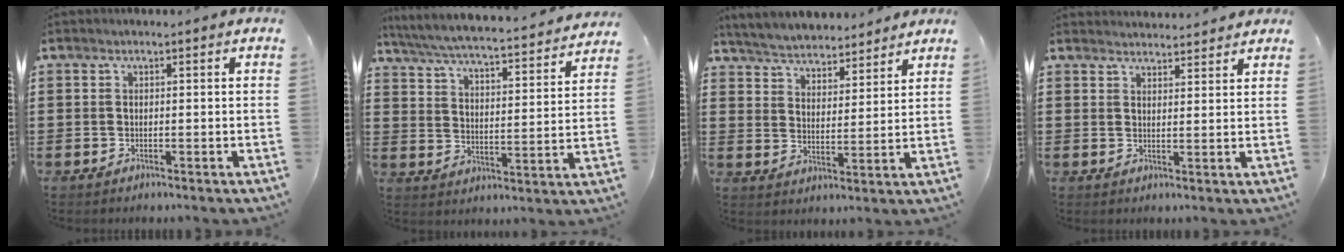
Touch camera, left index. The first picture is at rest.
{"total": 4.5, "force": [4.3, -0.2, 1.4], "torque": [-0.050, -0.037, 0.064]}
{"total": 4.8, "force": [4.7, 0.2, 0.1], "torque": [-0.025, -0.028, 0.083]}
{"total": 2.5, "force": [2.5, 0.0, -0.2], "torque": [-0.004, -0.006, 0.048]}